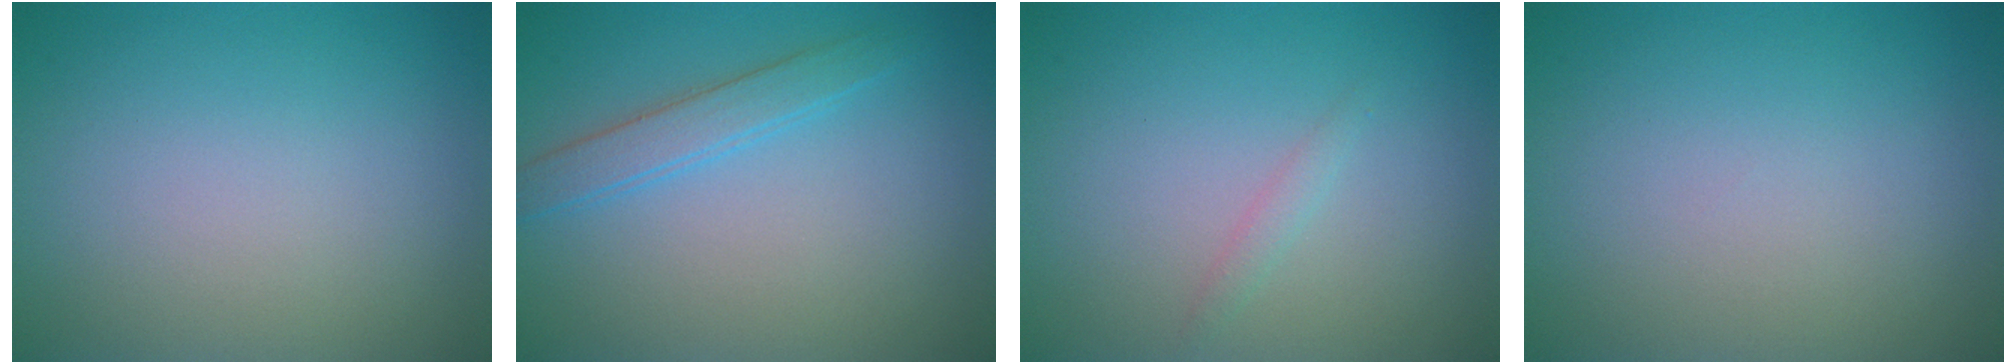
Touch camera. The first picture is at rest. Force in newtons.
{"total": 2.3, "press": 2.3, "slide": 0.1}
{"total": 0.8, "press": 0.8, "slide": 0.0}
{"total": 0.0}